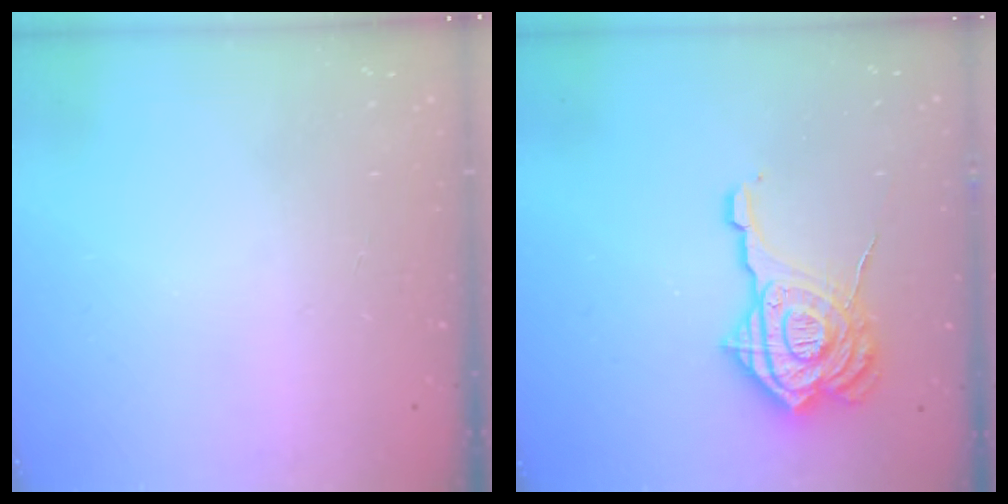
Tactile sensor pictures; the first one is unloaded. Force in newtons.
{"total": 18.9, "press": 18.8, "slide": 1.9}